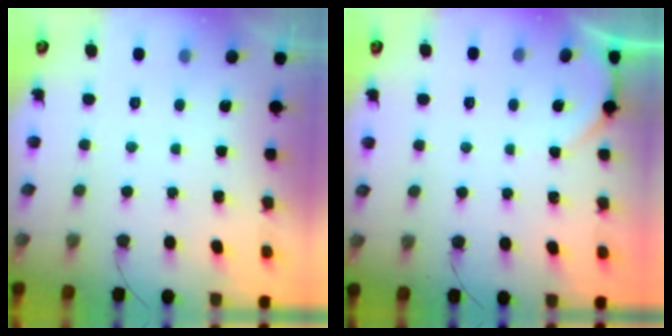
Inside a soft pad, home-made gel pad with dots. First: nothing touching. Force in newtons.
{"total": 1.6, "press": 1.6, "slide": 0.2}